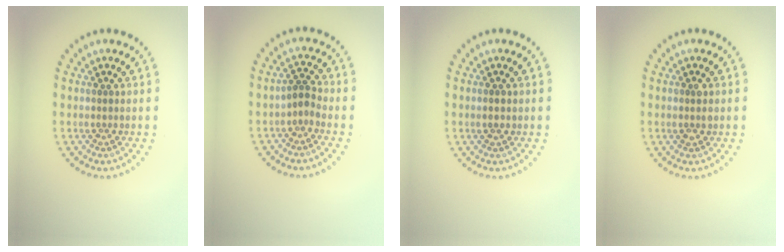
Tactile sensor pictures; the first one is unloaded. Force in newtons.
{"total": 1.5, "press": 1.0, "slide": 1.1}
{"total": 1.2, "press": 1.2, "slide": 0.1}
{"total": 1.0, "press": 1.0, "slide": 0.2}